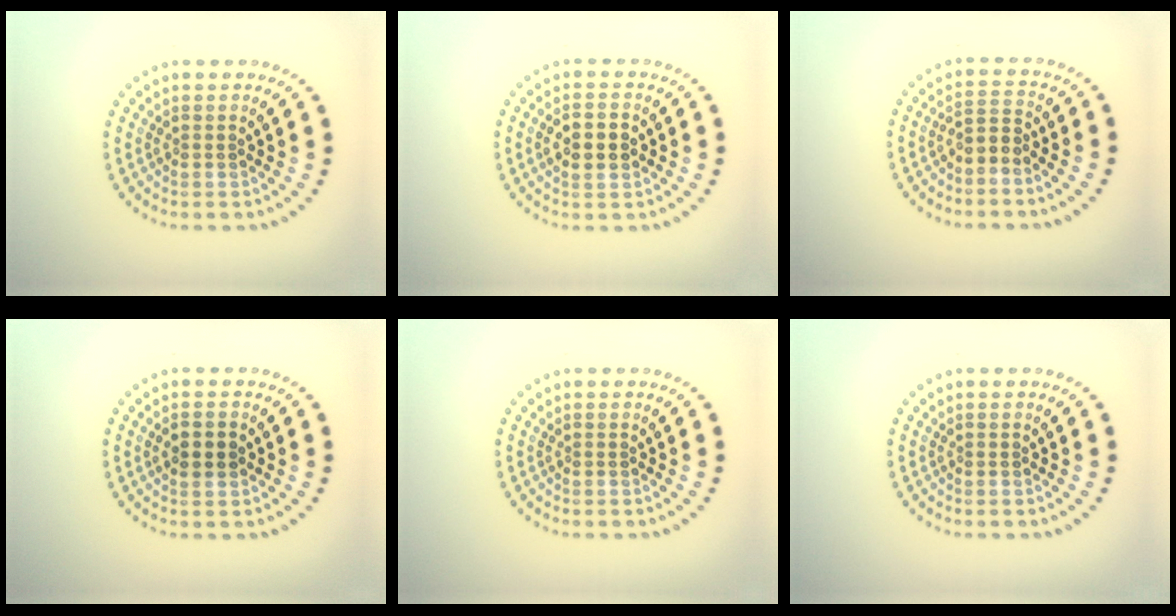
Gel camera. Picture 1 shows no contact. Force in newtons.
{"total": 2.9, "press": 2.9, "slide": 0.2}
{"total": 2.0, "press": 1.4, "slide": 1.4}
{"total": 2.4, "press": 2.4, "slide": 0.0}
{"total": 0.0}
{"total": 0.0}